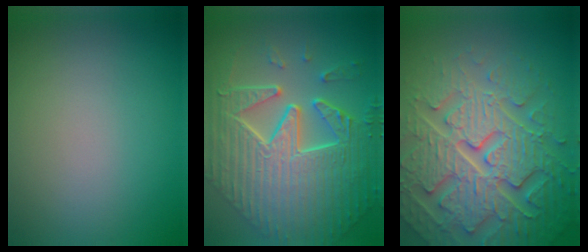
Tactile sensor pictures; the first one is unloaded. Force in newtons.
{"total": 10.6, "press": 7.3, "slide": 7.6}
{"total": 8.1, "press": 7.9, "slide": 2.0}